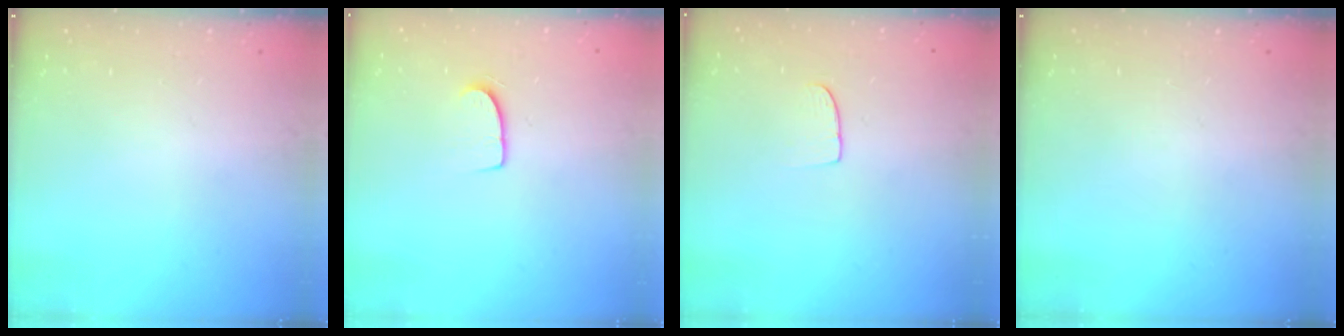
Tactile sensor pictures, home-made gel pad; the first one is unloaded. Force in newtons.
{"total": 7.1, "press": 7.1, "slide": 0.5}
{"total": 5.6, "press": 5.5, "slide": 0.5}
{"total": 0.0}